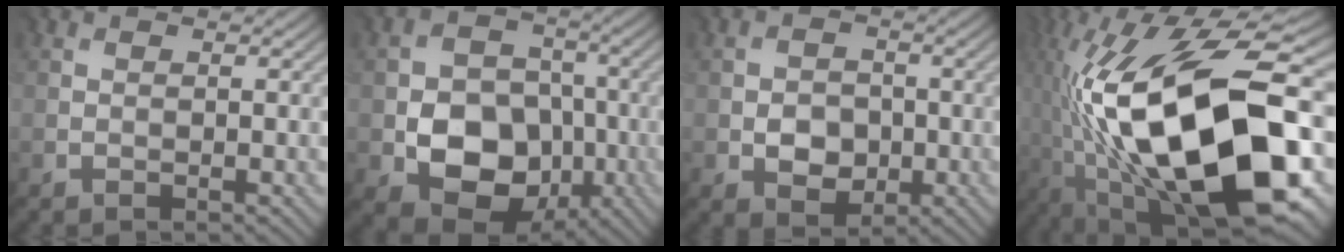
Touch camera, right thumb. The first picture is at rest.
{"total": 10.1, "force": [-3.4, 7.7, 5.5], "torque": [-0.096, -0.016, -0.066]}
{"total": 3.9, "force": [-1.1, 3.2, 1.9], "torque": [-0.029, -0.008, -0.018]}
{"total": 20.5, "force": [-3.8, 9.4, 17.8], "torque": [-0.361, -0.002, -0.063]}